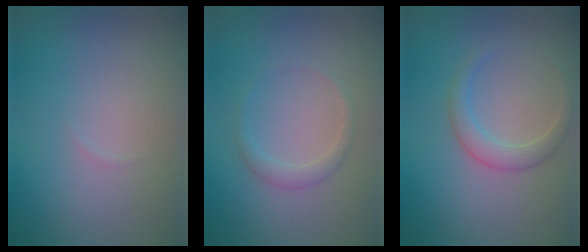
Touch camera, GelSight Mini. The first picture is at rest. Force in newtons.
{"total": 1.4, "press": 1.4, "slide": 0.1}
{"total": 2.1, "press": 2.1, "slide": 0.1}